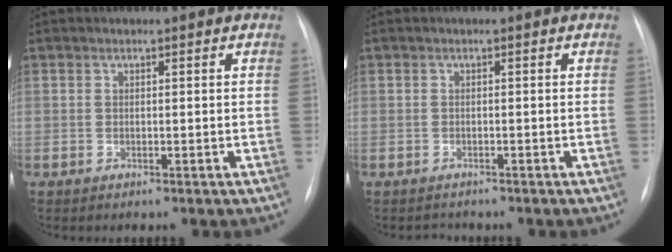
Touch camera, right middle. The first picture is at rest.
{"total": 1.2, "force": [-1.0, 0.5, -0.4], "torque": [0.000, -0.003, -0.016]}